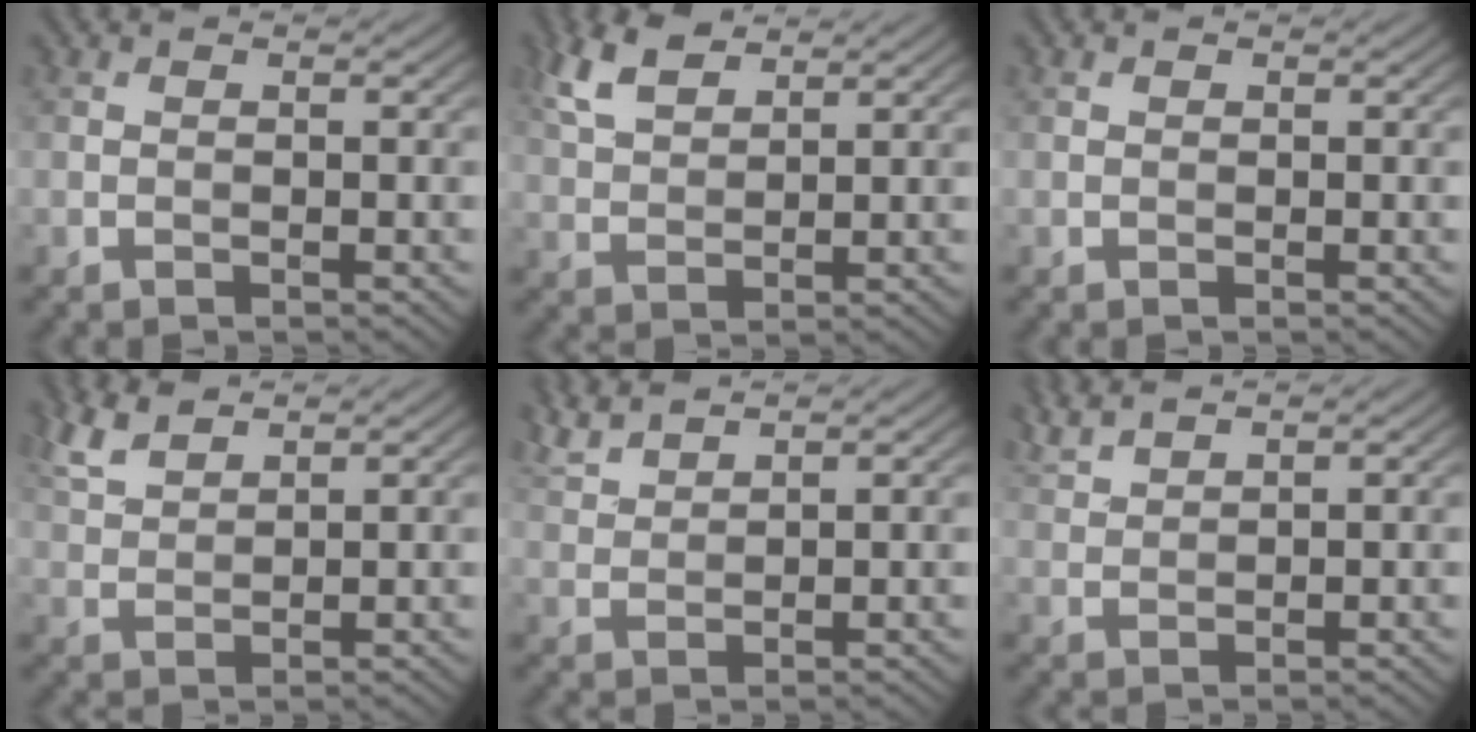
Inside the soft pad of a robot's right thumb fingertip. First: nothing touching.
{"total": 5.6, "force": [3.8, 2.3, 3.5], "torque": [-0.090, 0.011, 0.081]}
{"total": 0.0}
{"total": 4.6, "force": [3.6, 1.4, 2.4], "torque": [-0.068, 0.009, 0.082]}
{"total": 4.0, "force": [3.6, 0.6, 1.7], "torque": [-0.047, 0.010, 0.079]}
{"total": 3.3, "force": [2.9, 0.4, 1.4], "torque": [-0.037, 0.010, 0.067]}